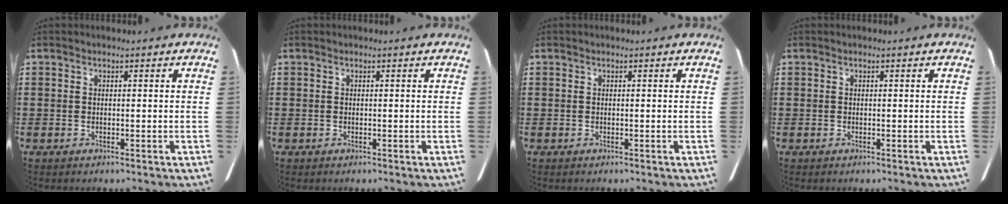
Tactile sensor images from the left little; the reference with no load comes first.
{"total": 0.0}
{"total": 0.0}
{"total": 0.0}